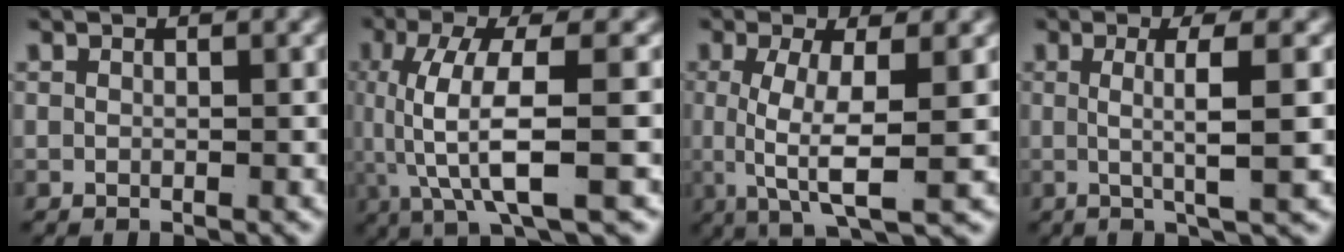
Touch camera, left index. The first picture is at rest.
{"total": 7.3, "force": [-0.5, 2.2, 7.0], "torque": [-0.144, -0.019, 0.006]}
{"total": 5.8, "force": [-0.4, 1.2, 5.7], "torque": [-0.110, -0.021, 0.006]}
{"total": 4.1, "force": [0.6, -0.8, 4.0], "torque": [-0.066, -0.005, 0.014]}